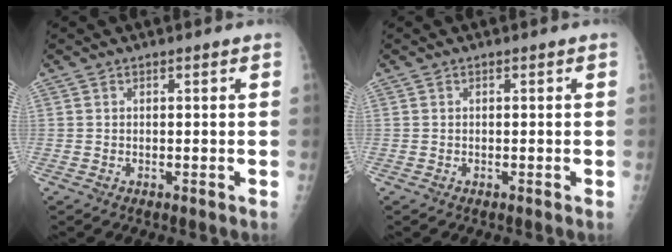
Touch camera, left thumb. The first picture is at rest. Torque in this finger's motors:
{"motor_torque": [0.00, -0.01, -0.01, -0.18, 0.00]}